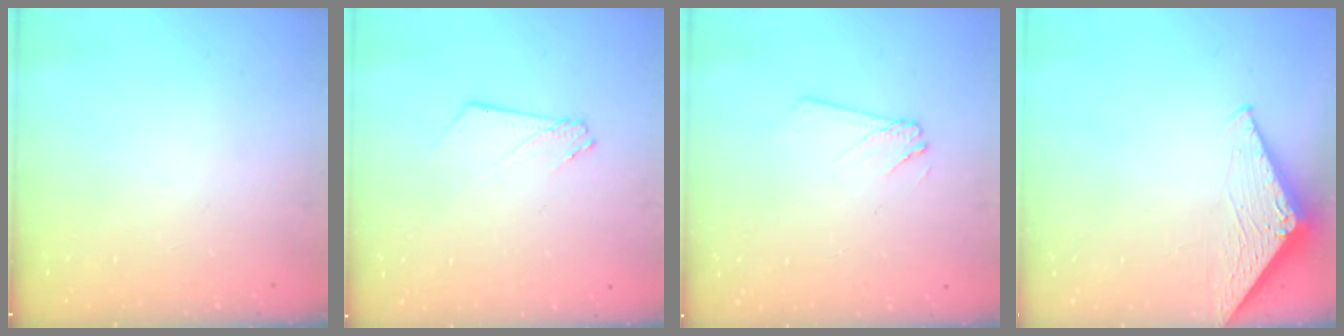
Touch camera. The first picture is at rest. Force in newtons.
{"total": 3.2, "press": 3.2, "slide": 0.3}
{"total": 3.0, "press": 3.0, "slide": 0.4}
{"total": 3.2, "press": 3.2, "slide": 0.2}